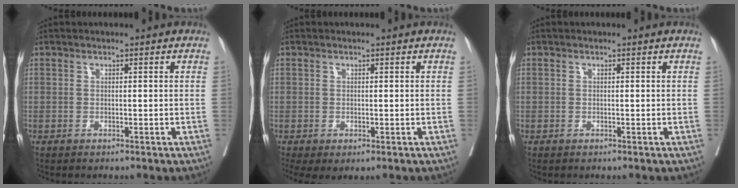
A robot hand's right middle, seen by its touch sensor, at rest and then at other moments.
{"total": 3.5, "force": [-1.5, 2.0, 2.5], "torque": [-0.050, -0.011, -0.018]}
{"total": 0.7, "force": [-0.1, 0.7, -0.1], "torque": [0.006, 0.005, -0.006]}